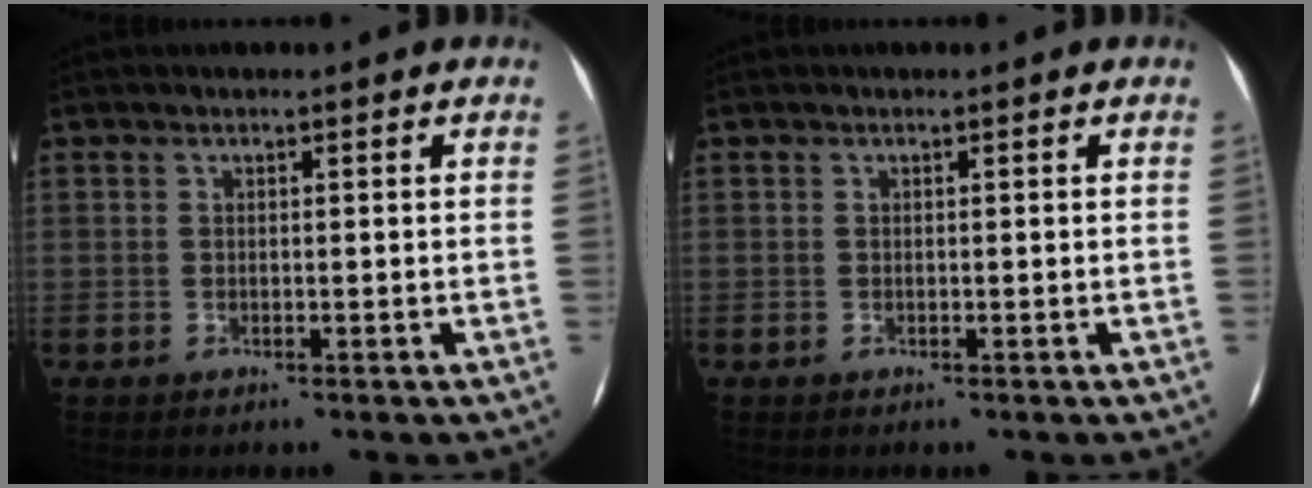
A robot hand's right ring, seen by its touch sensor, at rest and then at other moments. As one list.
[{"total": 0.0}]